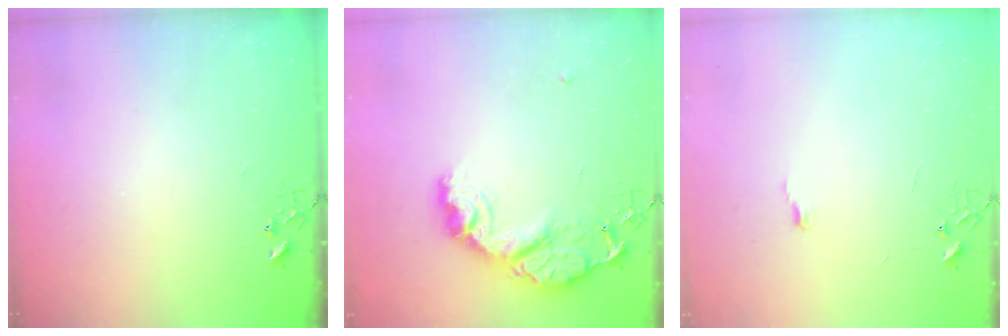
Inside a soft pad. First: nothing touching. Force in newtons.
{"total": 15.8, "press": 15.8, "slide": 1.3}
{"total": 3.7, "press": 3.7, "slide": 0.3}